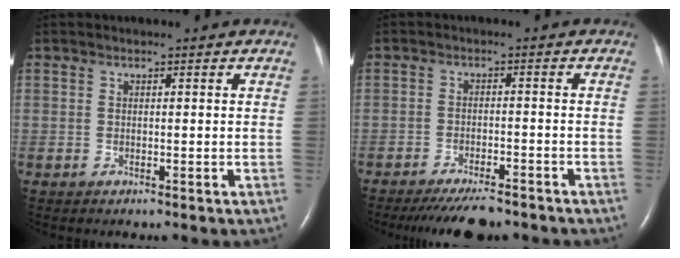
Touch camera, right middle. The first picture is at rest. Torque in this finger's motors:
{"motor_torque": [0.25, -0.23, 0.17, 0.06]}